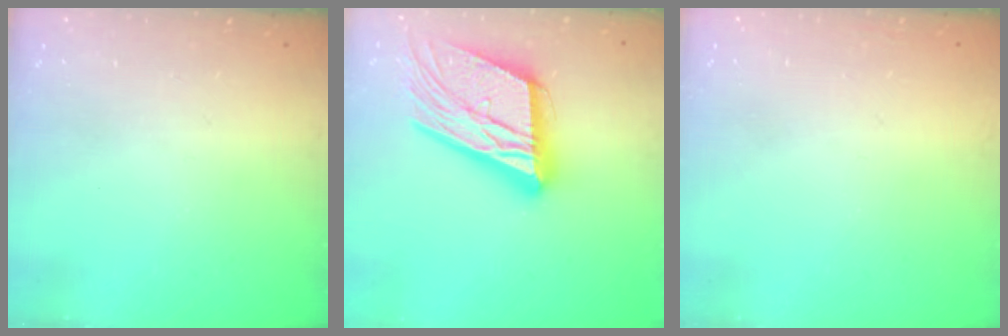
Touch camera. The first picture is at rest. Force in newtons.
{"total": 25.1, "press": 24.8, "slide": 4.1}
{"total": 1.6, "press": 1.6, "slide": 0.1}